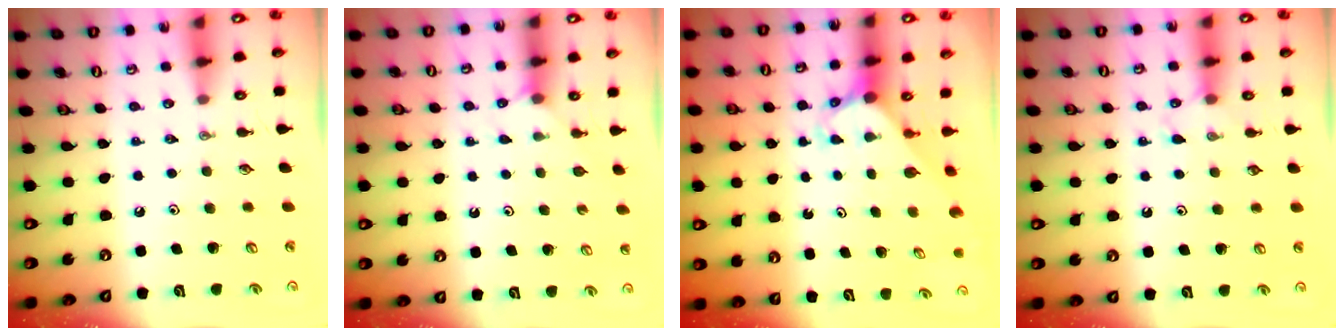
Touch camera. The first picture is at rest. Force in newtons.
{"total": 4.5, "press": 4.5, "slide": 0.4}
{"total": 3.2, "press": 3.2, "slide": 0.2}
{"total": 5.7, "press": 5.7, "slide": 0.5}